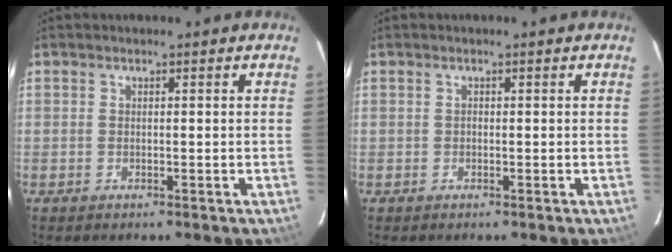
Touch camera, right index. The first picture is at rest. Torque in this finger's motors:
{"motor_torque": [0.16, 0.05, 0.07, 0.01]}